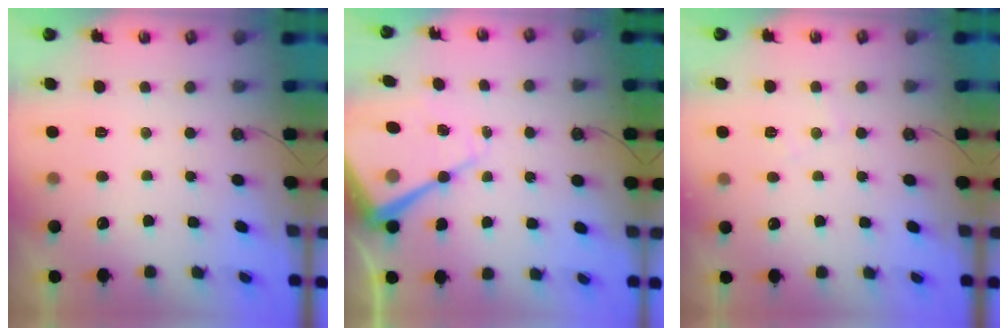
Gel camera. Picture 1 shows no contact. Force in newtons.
{"total": 14.4, "press": 14.4, "slide": 1.3}
{"total": 5.8, "press": 5.7, "slide": 0.8}